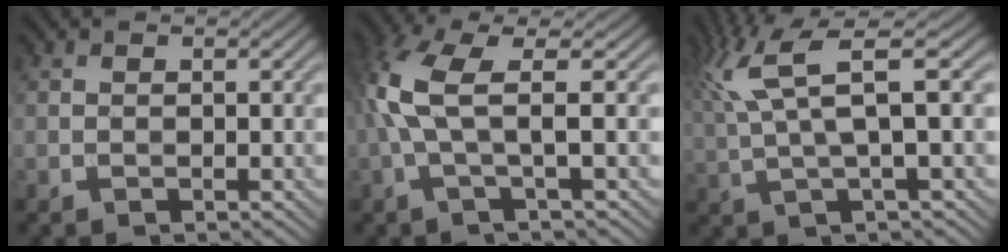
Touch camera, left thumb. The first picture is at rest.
{"total": 7.0, "force": [0.4, 1.5, 6.9], "torque": [-0.151, 0.016, -0.004]}
{"total": 8.6, "force": [2.8, 1.8, 8.0], "torque": [-0.166, 0.026, 0.056]}